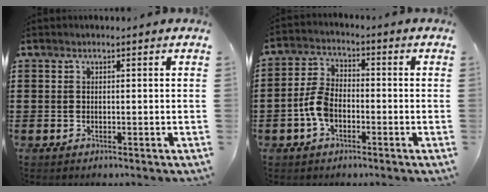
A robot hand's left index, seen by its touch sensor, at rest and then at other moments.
{"total": 5.5, "force": [-1.9, 3.3, 4.0], "torque": [-0.112, -0.001, -0.046]}